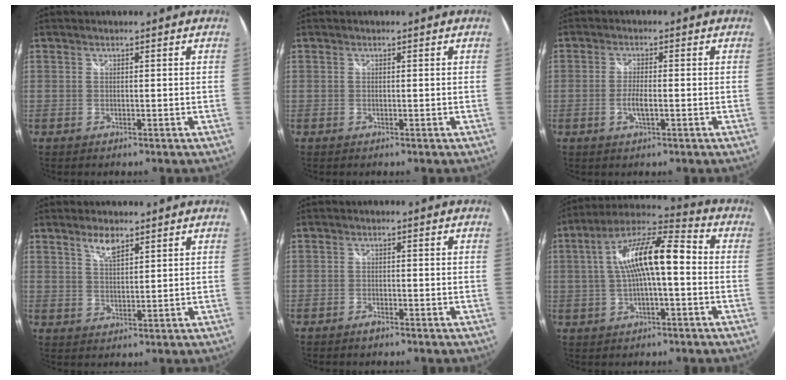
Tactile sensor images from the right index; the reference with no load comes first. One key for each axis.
{"total": 0.0}
{"total": 3.4, "fx": -1.1, "fy": 0.7, "fz": 3.1, "tx": -0.065, "ty": -0.003, "tz": -0.021}
{"total": 3.9, "fx": 2.8, "fy": 1.3, "fz": 2.4, "tx": -0.042, "ty": 0.004, "tz": 0.052}
{"total": 1.4, "fx": -1.2, "fy": 0.5, "fz": 0.6, "tx": -0.014, "ty": -0.001, "tz": -0.025}
{"total": 14.0, "fx": 0.2, "fy": 3.7, "fz": 13.5, "tx": -0.244, "ty": 0.030, "tz": 0.000}